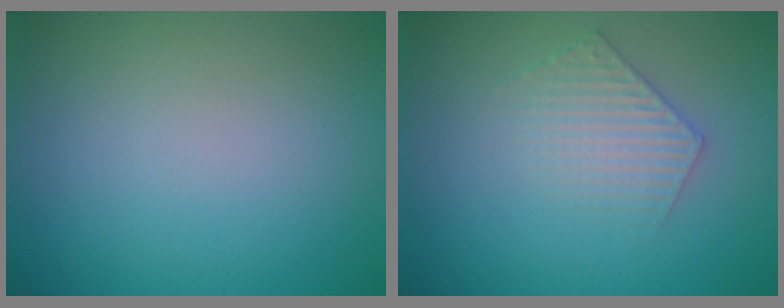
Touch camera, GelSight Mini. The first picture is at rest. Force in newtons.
{"total": 2.4, "press": 2.4, "slide": 0.3}